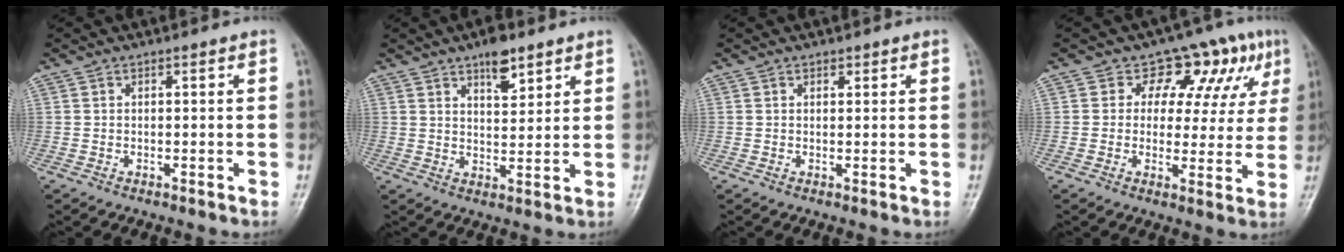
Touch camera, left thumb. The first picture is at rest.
{"total": 6.2, "force": [4.1, 2.6, 3.9], "torque": [-0.041, -0.026, 0.063]}
{"total": 0.9, "force": [0.6, 0.6, 0.2], "torque": [0.004, -0.005, 0.008]}
{"total": 11.0, "force": [5.7, 7.4, 5.9], "torque": [-0.021, -0.014, 0.064]}